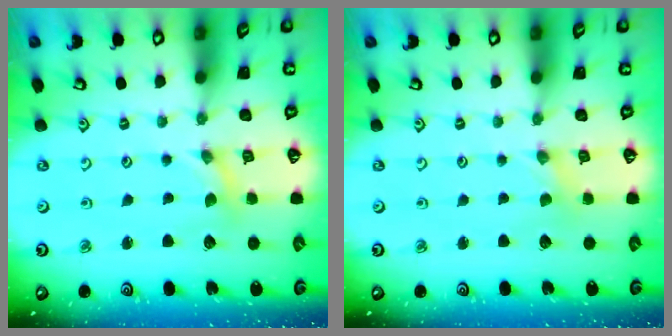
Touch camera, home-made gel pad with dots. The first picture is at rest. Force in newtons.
{"total": 0.0}